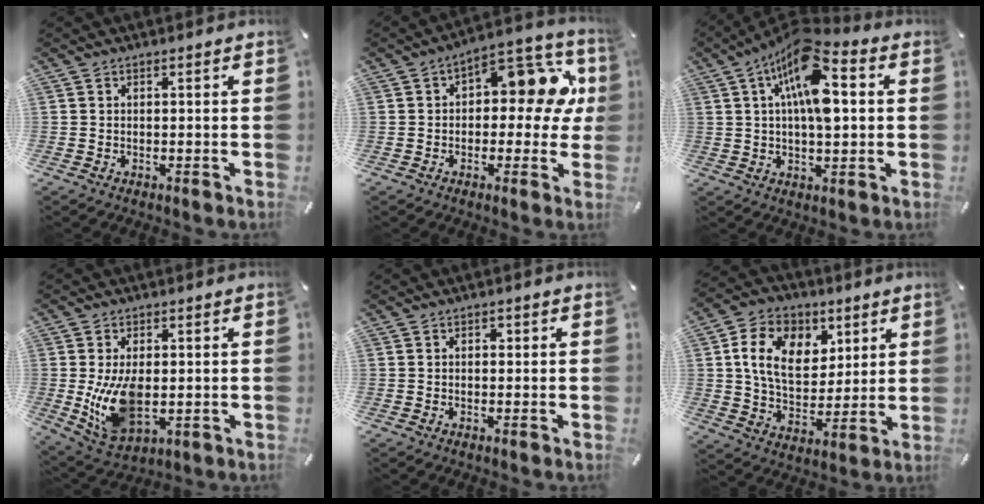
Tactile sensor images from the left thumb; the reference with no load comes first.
{"total": 13.8, "force": [3.3, 7.9, 10.8], "torque": [-0.130, -0.021, 0.054]}
{"total": 14.5, "force": [4.5, 6.5, 12.2], "torque": [-0.211, -0.018, 0.074]}
{"total": 11.1, "force": [-0.2, 6.8, 8.9], "torque": [-0.187, -0.020, -0.007]}
{"total": 0.8, "force": [0.0, 0.7, 0.4], "torque": [-0.008, 0.005, -0.001]}
{"total": 13.4, "force": [4.7, 10.2, 7.3], "torque": [-0.118, -0.003, 0.089]}